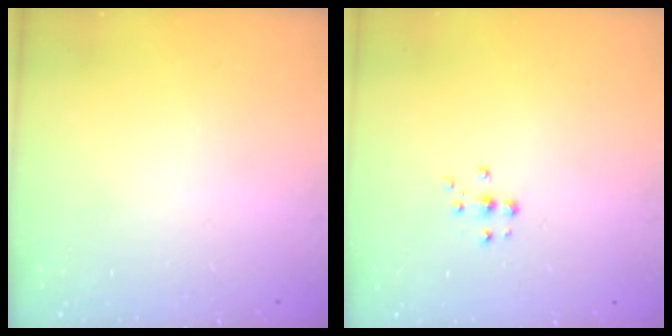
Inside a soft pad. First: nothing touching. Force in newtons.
{"total": 5.3, "press": 5.3, "slide": 0.4}